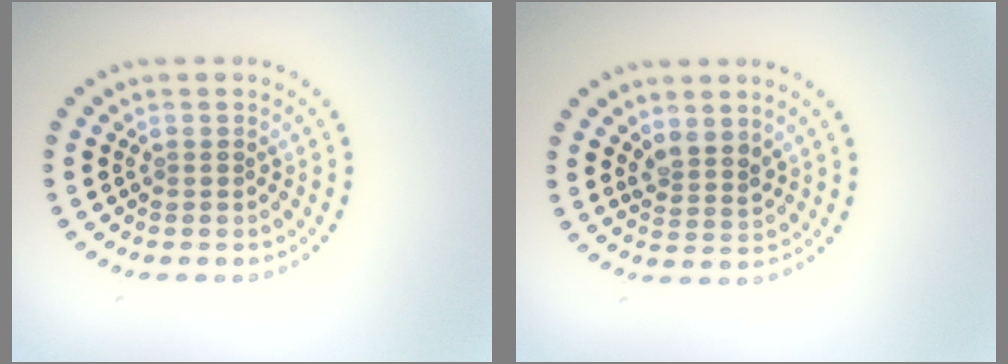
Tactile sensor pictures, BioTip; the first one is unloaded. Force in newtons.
{"total": 2.1, "press": 1.7, "slide": 1.3}